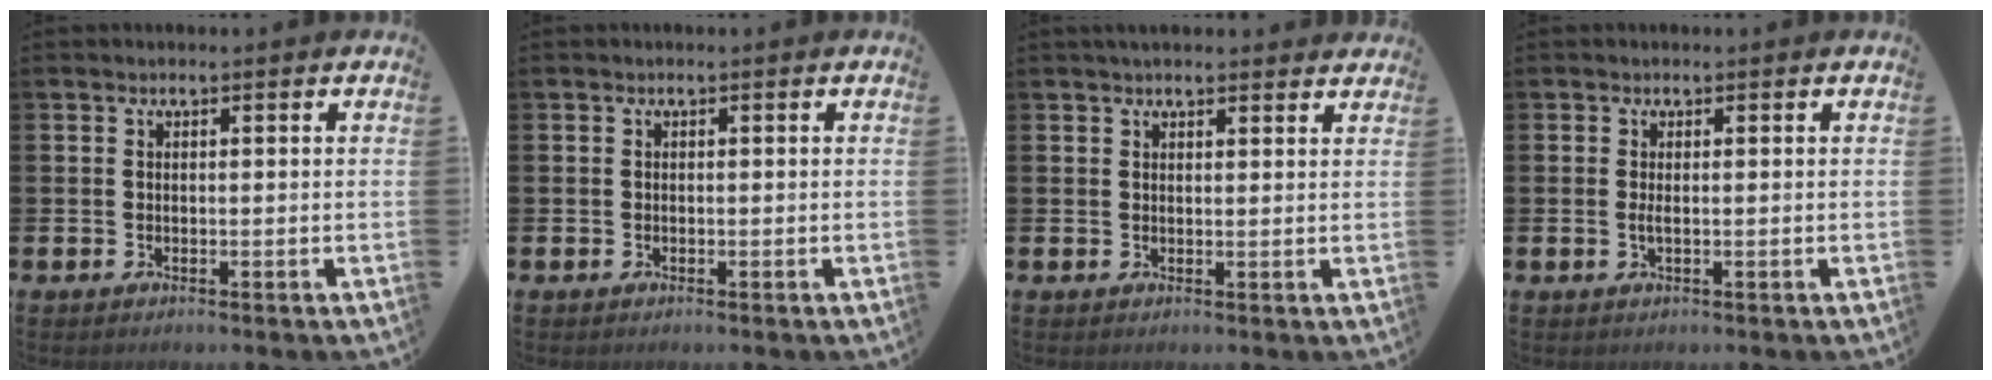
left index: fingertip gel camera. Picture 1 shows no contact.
{"total": 0.0}
{"total": 2.1, "force": [2.0, 0.4, 0.4], "torque": [0.000, -0.008, 0.034]}
{"total": 0.9, "force": [-0.1, 0.2, 0.9], "torque": [-0.019, 0.000, 0.000]}